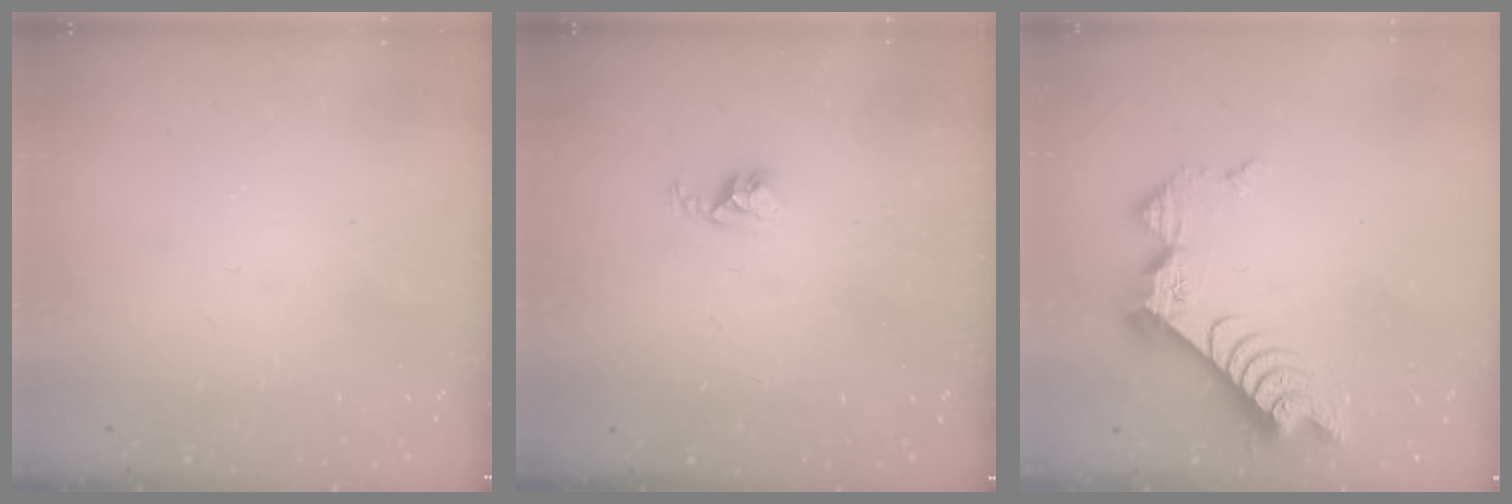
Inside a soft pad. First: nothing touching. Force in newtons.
{"total": 2.5, "press": 2.5, "slide": 0.4}
{"total": 10.4, "press": 10.4, "slide": 1.1}